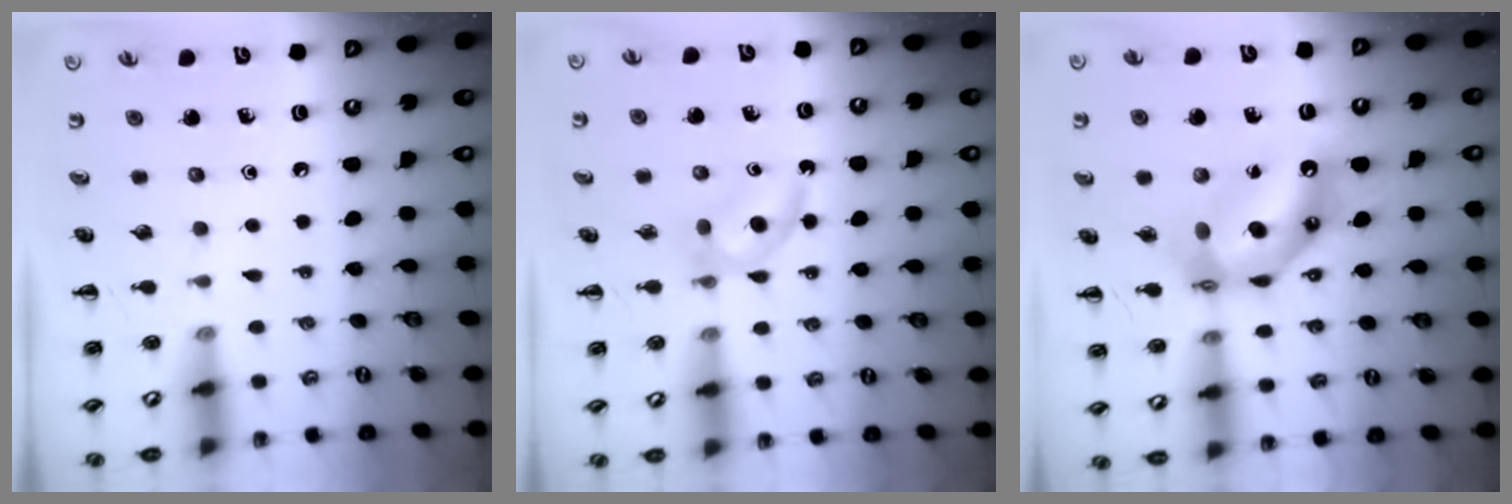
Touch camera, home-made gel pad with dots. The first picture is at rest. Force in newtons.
{"total": 4.5, "press": 4.1, "slide": 1.7}
{"total": 13.1, "press": 12.5, "slide": 3.9}